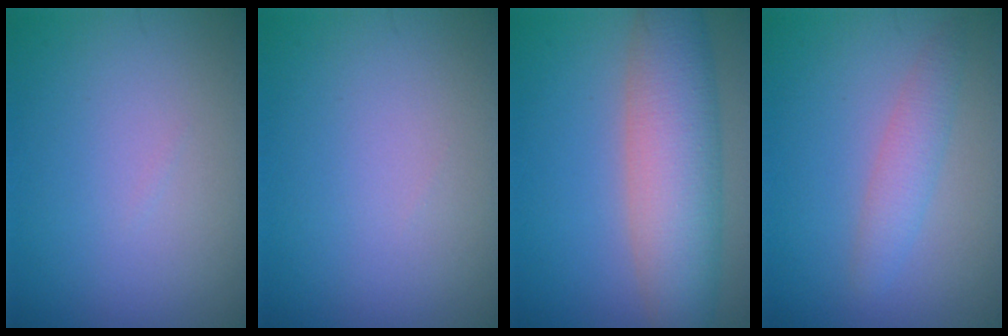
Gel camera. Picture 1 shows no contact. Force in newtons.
{"total": 0.0}
{"total": 7.6, "press": 7.6, "slide": 0.5}
{"total": 2.2, "press": 2.2, "slide": 0.1}